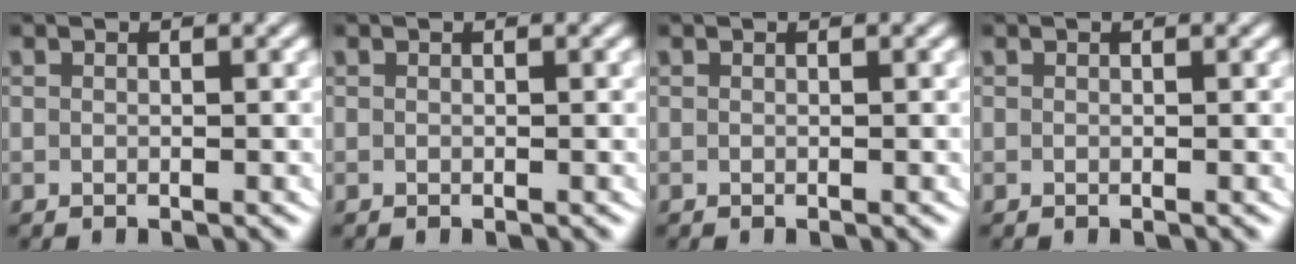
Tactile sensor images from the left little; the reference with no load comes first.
{"total": 0.0}
{"total": 0.0}
{"total": 0.0}